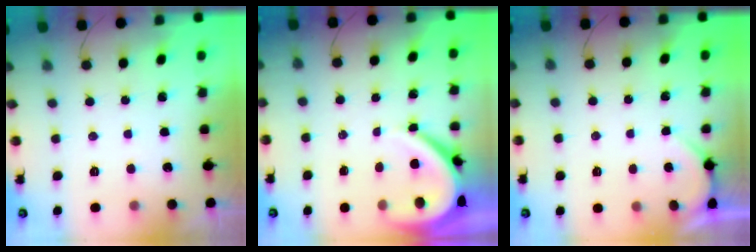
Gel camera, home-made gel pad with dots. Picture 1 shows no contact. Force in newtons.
{"total": 6.6, "press": 6.5, "slide": 1.1}
{"total": 0.8, "press": 0.8, "slide": 0.1}